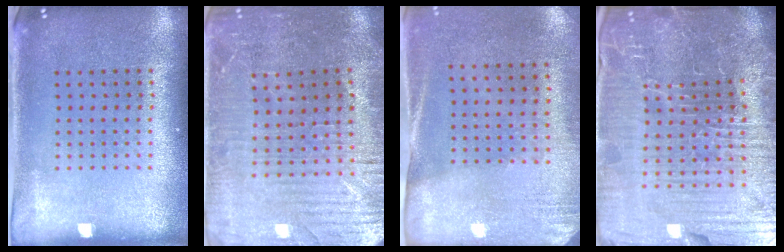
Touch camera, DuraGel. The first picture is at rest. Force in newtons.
{"total": 2.2, "press": 2.2, "slide": 0.5}
{"total": 2.6, "press": 2.3, "slide": 1.3}
{"total": 7.1, "press": 6.5, "slide": 3.0}